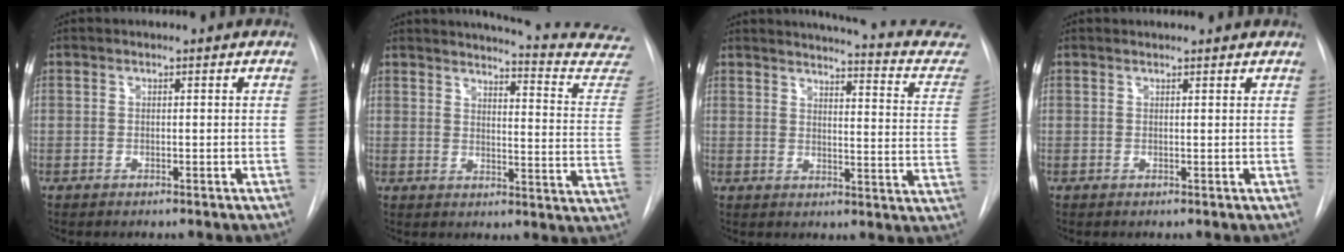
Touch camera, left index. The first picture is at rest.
{"total": 20.1, "force": [19.3, 1.5, 5.4], "torque": [-0.060, -0.112, 0.202]}
{"total": 19.4, "force": [18.1, 2.3, 6.8], "torque": [-0.075, -0.077, 0.188]}
{"total": 2.8, "force": [2.8, 0.4, 0.5], "torque": [-0.012, 0.020, 0.031]}